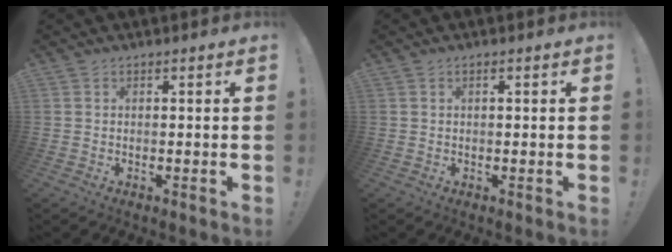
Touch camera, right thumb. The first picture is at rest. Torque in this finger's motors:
{"motor_torque": [0.14, 0.17, -0.06, 0.01, 0.10]}